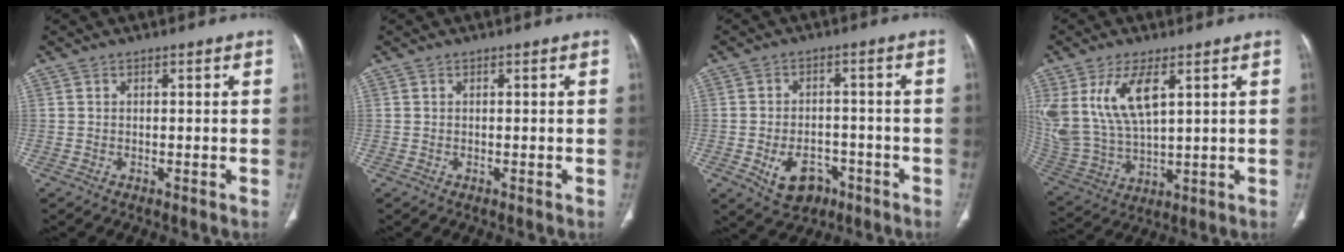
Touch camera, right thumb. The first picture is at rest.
{"total": 0.0}
{"total": 8.1, "force": [-3.5, 5.7, 4.4], "torque": [-0.054, 0.026, -0.045]}
{"total": 15.5, "force": [5.9, 7.3, 12.4], "torque": [-0.263, -0.021, 0.130]}